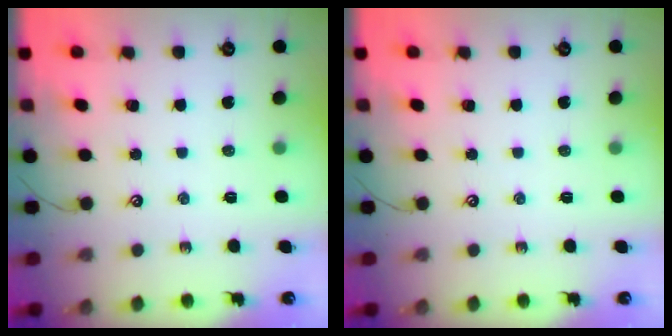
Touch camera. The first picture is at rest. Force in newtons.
{"total": 0.0}